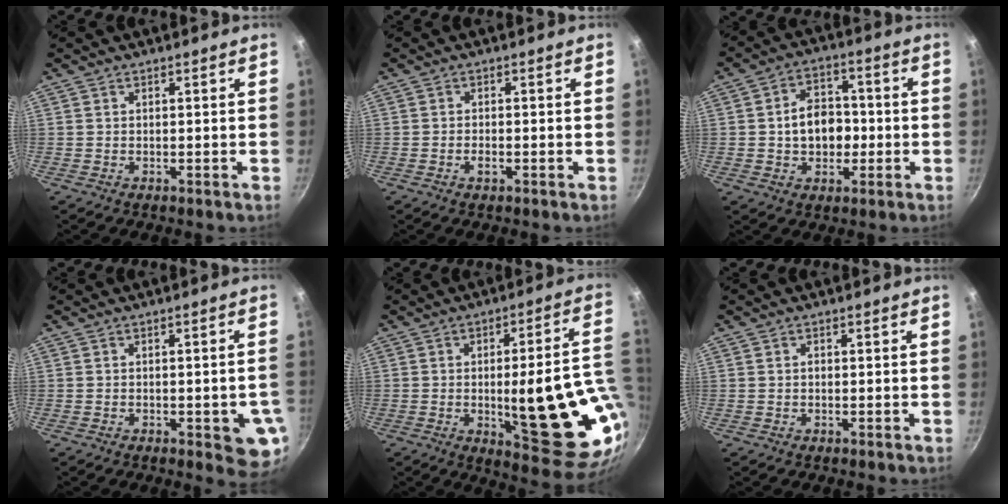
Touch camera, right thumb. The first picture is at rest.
{"total": 1.6, "force": [-0.7, 0.7, 1.3], "torque": [-0.028, 0.005, -0.017]}
{"total": 9.6, "force": [-0.8, 7.2, 6.3], "torque": [-0.068, 0.017, -0.016]}
{"total": 8.0, "force": [-2.2, 3.0, 7.1], "torque": [-0.061, 0.003, -0.026]}
{"total": 23.5, "force": [-2.3, 7.0, 22.3], "torque": [-0.268, -0.009, -0.019]}
{"total": 0.5, "force": [-0.1, 0.4, 0.3], "torque": [-0.004, 0.004, -0.002]}